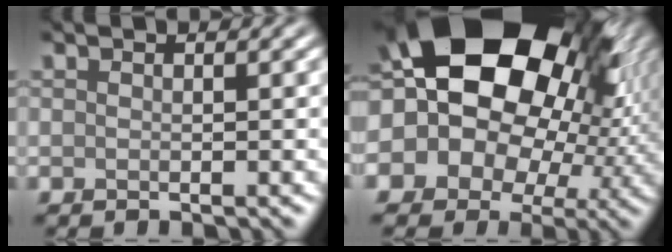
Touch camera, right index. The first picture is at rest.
{"total": 23.4, "force": [6.0, 16.7, 15.3], "torque": [-0.244, 0.056, 0.060]}